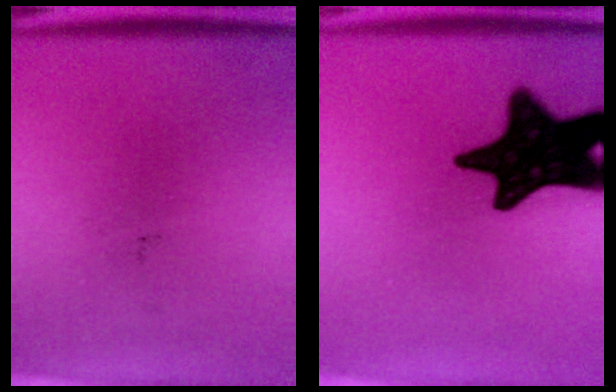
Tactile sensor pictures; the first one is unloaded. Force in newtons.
{"total": 18.4}